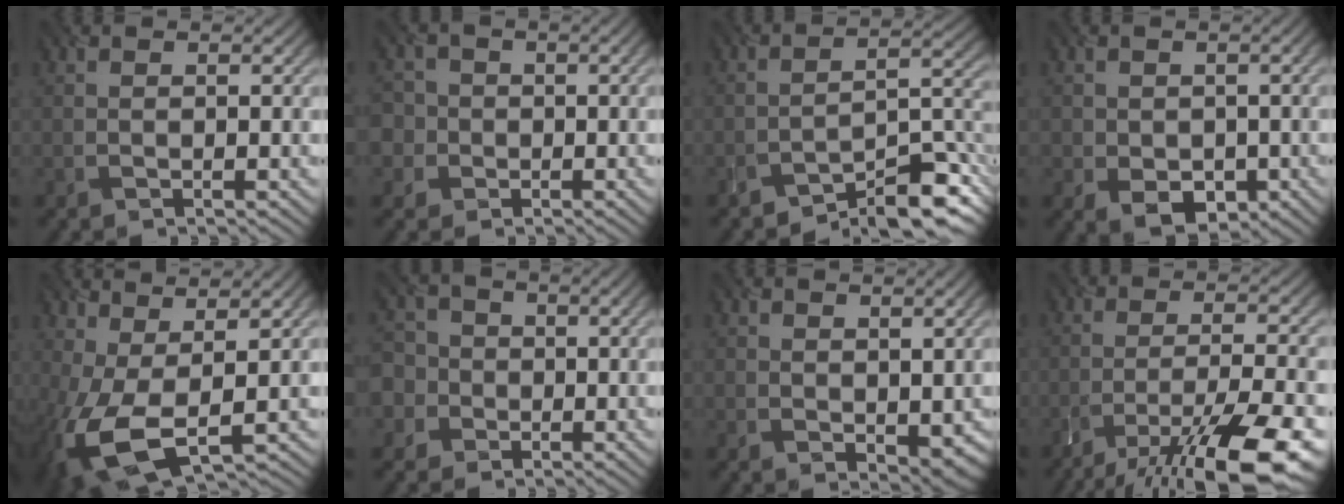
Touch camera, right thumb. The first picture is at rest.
{"total": 4.8, "force": [-0.8, 4.7, 0.7], "torque": [-0.027, 0.010, -0.040]}
{"total": 8.0, "force": [-7.0, 1.5, 3.5], "torque": [-0.035, 0.014, -0.124]}
{"total": 3.9, "force": [-1.3, 3.1, 1.9], "torque": [-0.043, -0.015, -0.018]}
{"total": 9.7, "force": [-2.0, 4.2, 8.5], "torque": [-0.215, -0.011, -0.033]}
{"total": 6.2, "force": [-1.3, 5.9, 1.4], "torque": [-0.056, 0.004, -0.053]}
{"total": 3.0, "force": [0.2, 2.1, 2.1], "torque": [-0.036, -0.014, 0.012]}
{"total": 14.2, "force": [-10.0, 3.3, 9.5], "torque": [-0.160, -0.015, -0.154]}